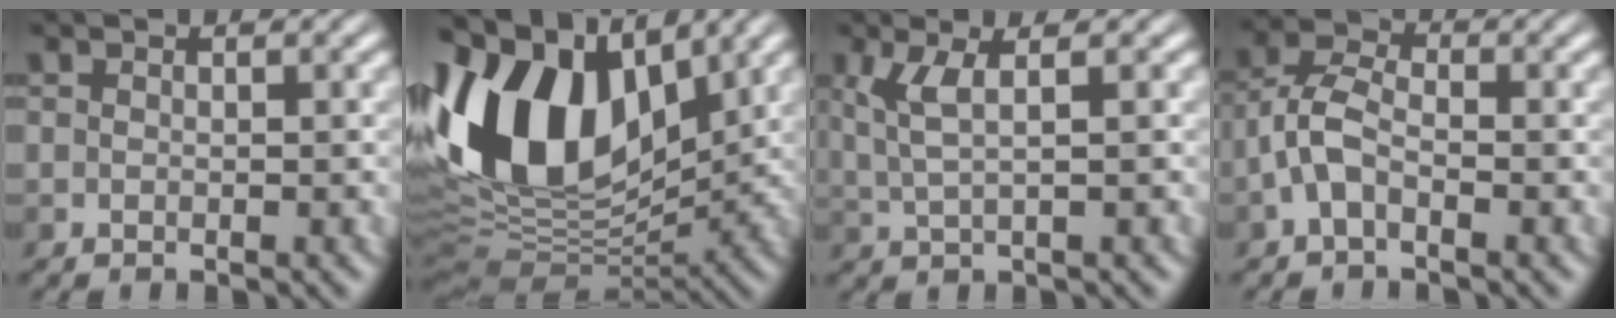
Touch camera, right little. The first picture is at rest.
{"total": 13.5, "force": [4.3, 8.2, 9.7], "torque": [-0.210, 0.036, 0.069]}
{"total": 3.8, "force": [0.5, 1.0, 3.6], "torque": [-0.082, 0.002, 0.012]}
{"total": 4.7, "force": [-2.3, 2.4, 3.4], "torque": [-0.074, 0.010, -0.056]}